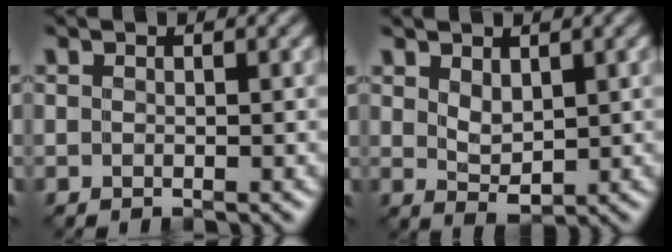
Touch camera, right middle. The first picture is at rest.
{"total": 2.3, "force": [0.9, 1.3, 1.6], "torque": [-0.035, -0.006, 0.025]}